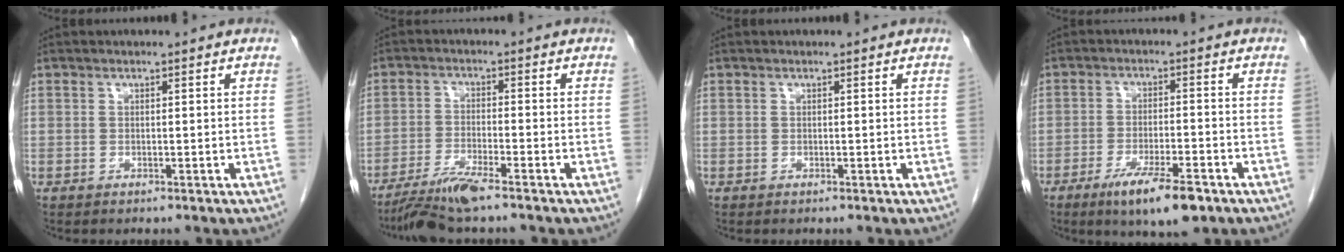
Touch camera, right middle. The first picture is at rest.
{"total": 6.5, "force": [-5.1, -0.1, 4.0], "torque": [-0.078, -0.022, -0.098]}
{"total": 0.0}
{"total": 8.7, "force": [-5.4, 1.4, 6.7], "torque": [-0.118, -0.017, -0.085]}